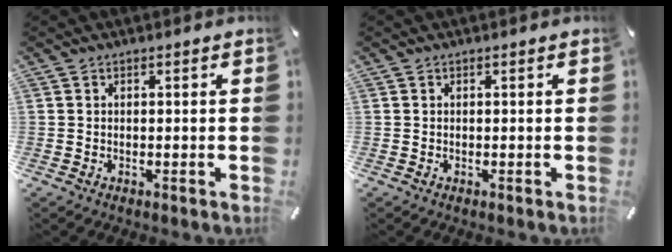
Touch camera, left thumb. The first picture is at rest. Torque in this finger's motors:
{"motor_torque": [0.04, 0.03, -0.19, -0.11, 0.00]}